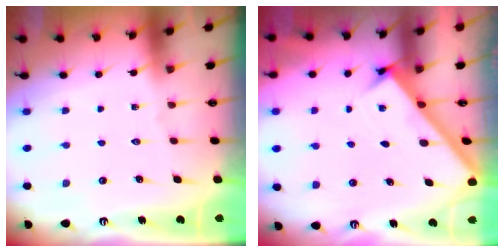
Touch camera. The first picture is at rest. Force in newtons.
{"total": 3.7, "press": 3.7, "slide": 0.5}